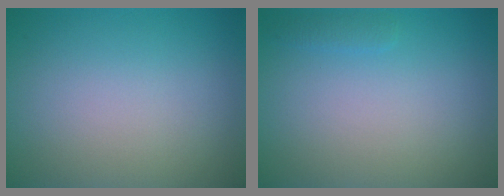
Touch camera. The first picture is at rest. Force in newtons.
{"total": 0.7, "press": 0.7, "slide": 0.1}